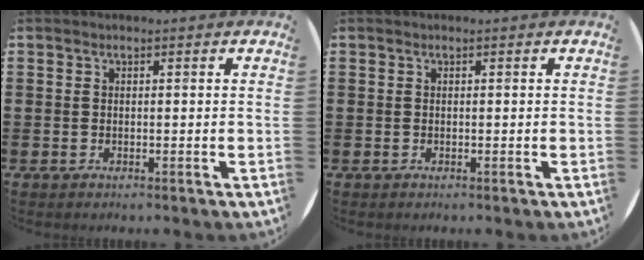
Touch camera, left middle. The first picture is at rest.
{"total": 0.0}